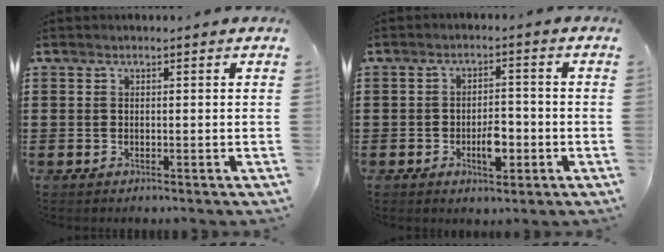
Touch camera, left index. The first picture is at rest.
{"total": 4.7, "force": [-1.6, 2.2, 3.9], "torque": [-0.059, 0.004, -0.029]}